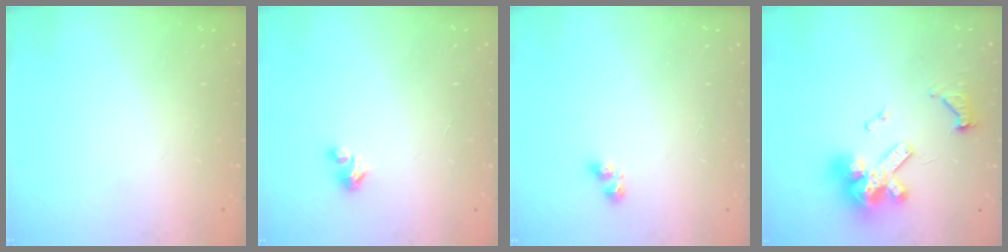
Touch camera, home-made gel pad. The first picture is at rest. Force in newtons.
{"total": 1.6, "press": 1.6, "slide": 0.1}
{"total": 3.3, "press": 3.1, "slide": 1.2}
{"total": 14.9, "press": 14.8, "slide": 1.6}